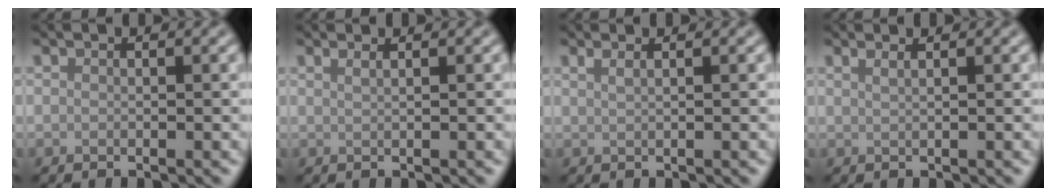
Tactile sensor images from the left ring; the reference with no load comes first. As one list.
[{"total": 1.8, "force": [1.1, 0.9, 1.1], "torque": [0.002, -0.003, -0.004]}, {"total": 1.8, "force": [1.1, 0.8, 1.1], "torque": [-0.006, -0.004, 0.004]}, {"total": 2.2, "force": [1.3, 1.1, 1.3], "torque": [0.001, 0.001, -0.005]}]